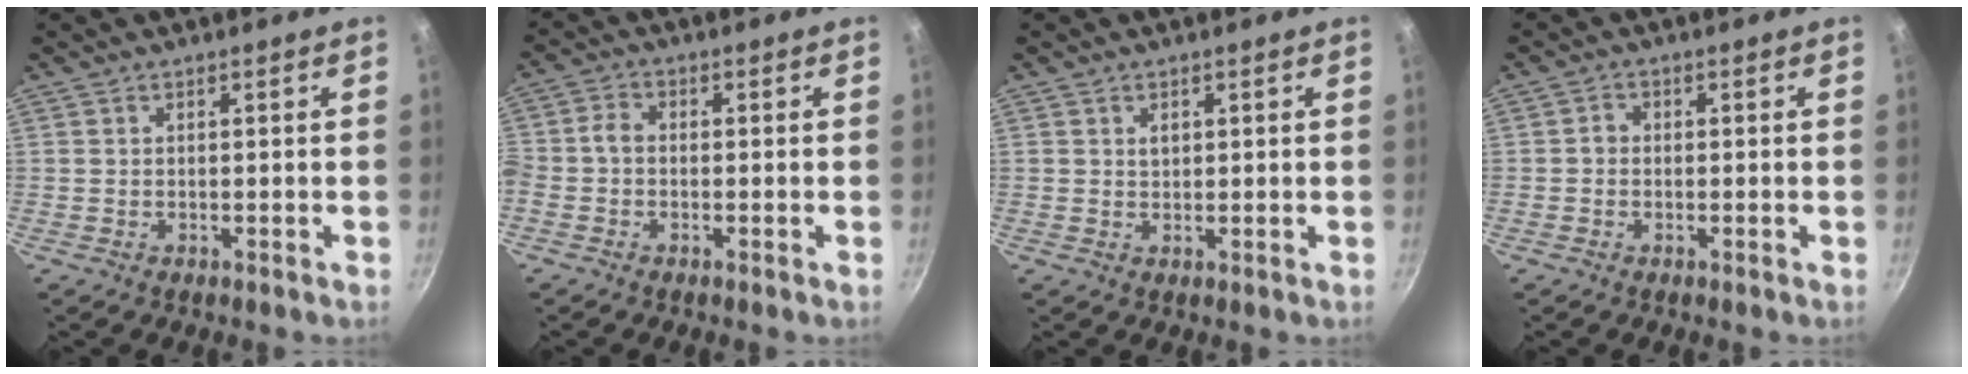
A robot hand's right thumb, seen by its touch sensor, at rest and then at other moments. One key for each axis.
{"total": 3.5, "fx": -1.1, "fy": 2.5, "fz": 2.2, "tx": -0.053, "ty": 0.017, "tz": -0.036}
{"total": 1.6, "fx": 0.6, "fy": 1.2, "fz": 0.8, "tx": -0.008, "ty": -0.001, "tz": 0.009}
{"total": 1.6, "fx": -0.3, "fy": 1.4, "fz": 0.7, "tx": -0.007, "ty": 0.008, "tz": -0.008}